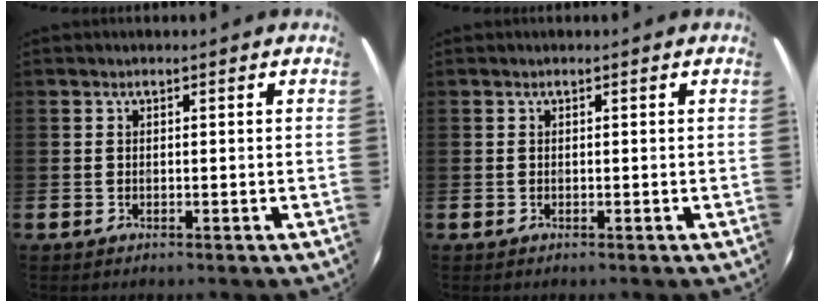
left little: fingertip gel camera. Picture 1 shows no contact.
{"total": 0.0}